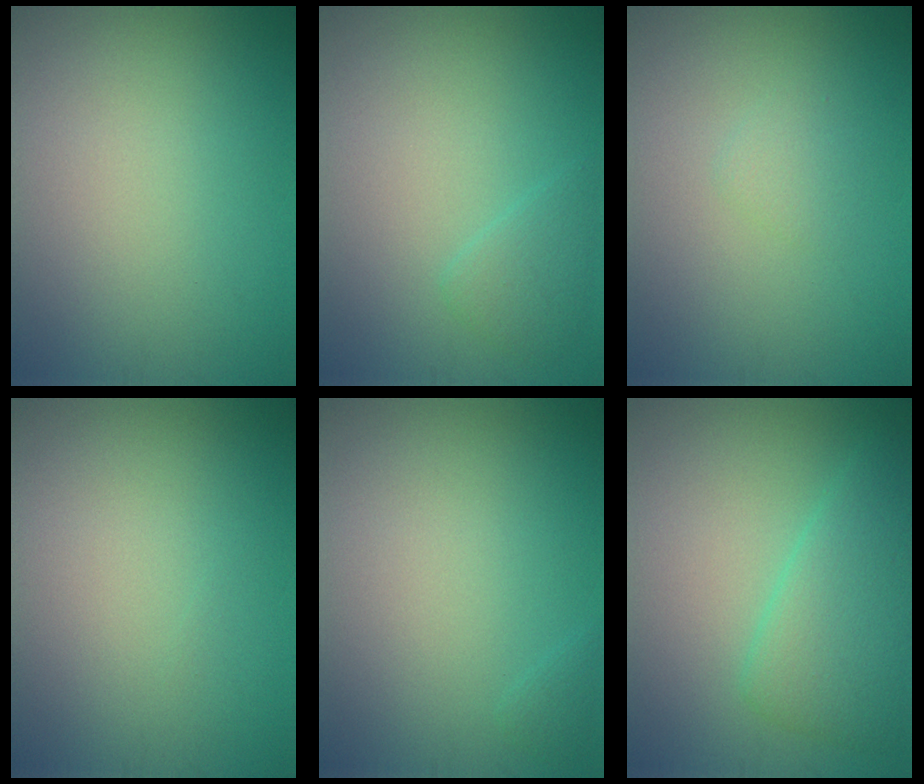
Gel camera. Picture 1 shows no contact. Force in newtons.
{"total": 1.6, "press": 1.6, "slide": 0.1}
{"total": 1.0, "press": 1.0, "slide": 0.1}
{"total": 0.0}
{"total": 0.5, "press": 0.5, "slide": 0.0}
{"total": 4.4, "press": 4.4, "slide": 0.1}